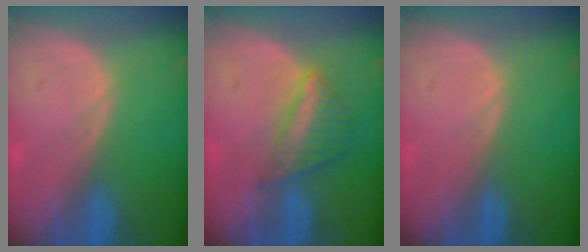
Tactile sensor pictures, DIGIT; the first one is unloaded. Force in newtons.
{"total": 6.2, "press": 5.4, "slide": 2.9}
{"total": 0.0}